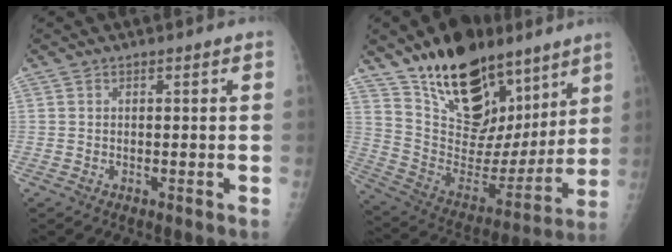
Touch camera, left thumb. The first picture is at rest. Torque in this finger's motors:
{"motor_torque": [2.17, 2.19, 1.16, -1.62, 0.30]}